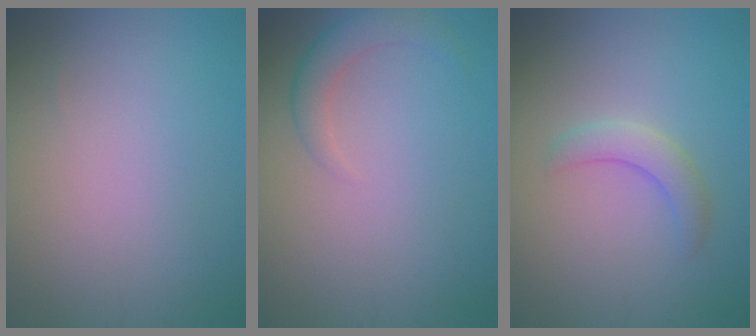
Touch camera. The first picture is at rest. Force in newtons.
{"total": 2.2, "press": 2.2, "slide": 0.1}
{"total": 2.3, "press": 2.2, "slide": 0.2}